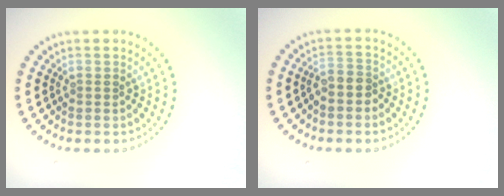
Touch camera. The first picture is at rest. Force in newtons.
{"total": 2.0, "press": 1.7, "slide": 1.0}